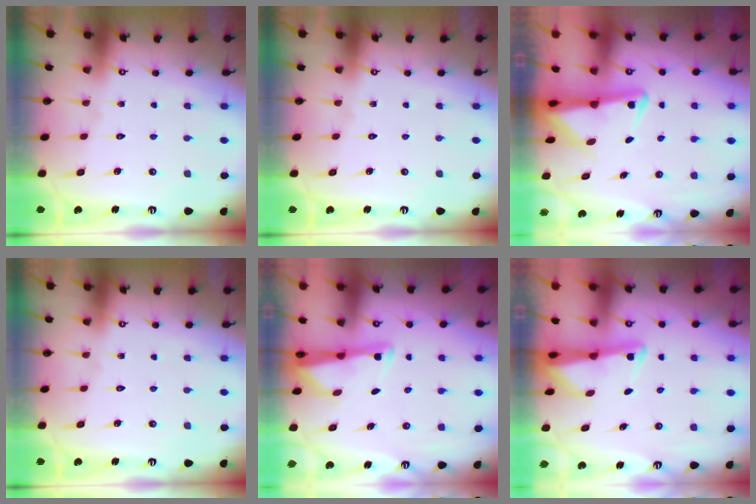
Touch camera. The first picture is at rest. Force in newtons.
{"total": 0.0}
{"total": 3.3, "press": 3.3, "slide": 0.6}
{"total": 0.0}
{"total": 2.8, "press": 2.7, "slide": 0.4}
{"total": 2.4, "press": 2.3, "slide": 0.4}